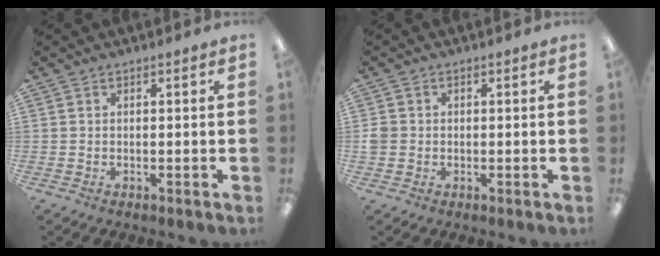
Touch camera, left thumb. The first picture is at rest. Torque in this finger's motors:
{"motor_torque": [-0.03, 0.04, 0.18, -0.22, 0.01]}